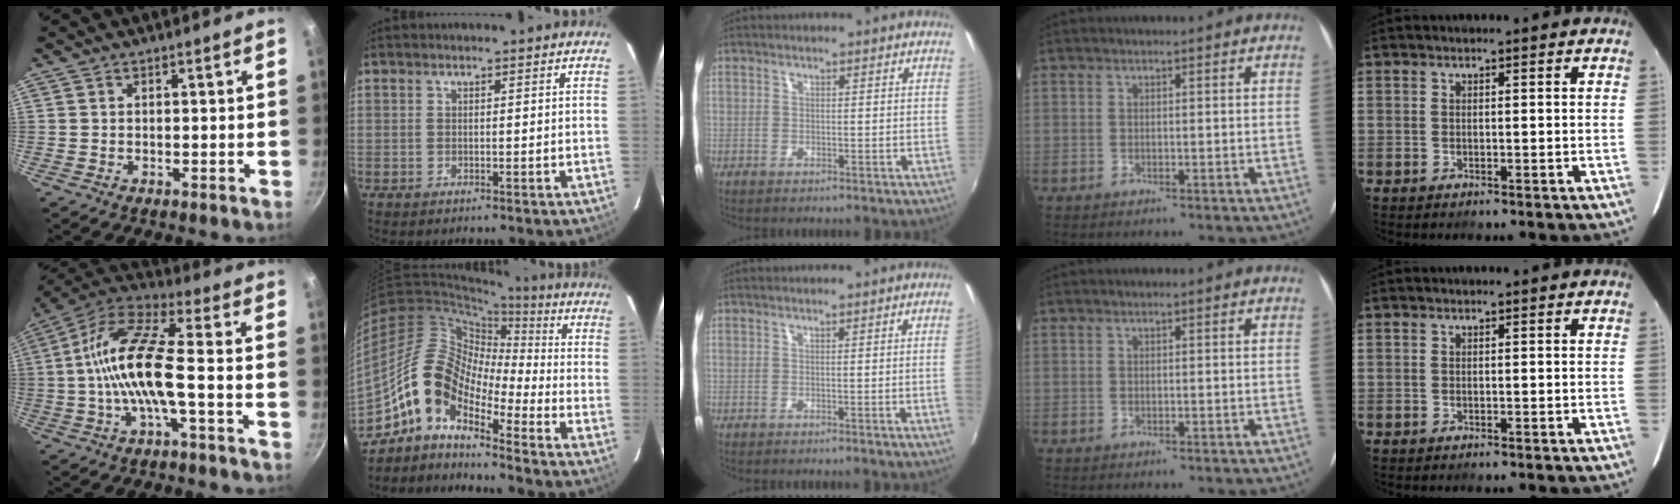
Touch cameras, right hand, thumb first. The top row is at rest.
{"thumb": {"total": 14.9, "force": [-2.1, 4.3, 14.1], "torque": [-0.277, 0.038, -0.057]}, "index": {"total": 11.2, "force": [-7.3, 4.8, 7.0], "torque": [-0.116, 0.021, -0.158]}, "middle": {"total": 2.2, "force": [0.0, -1.4, 1.7], "torque": [-0.018, -0.013, 0.003]}}